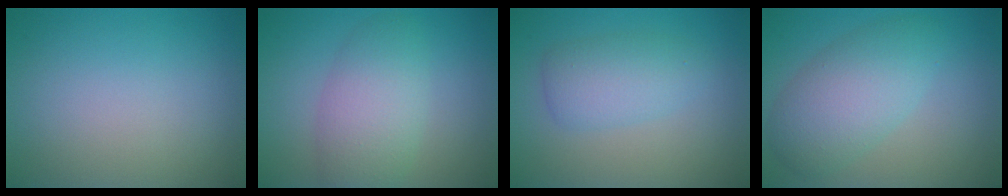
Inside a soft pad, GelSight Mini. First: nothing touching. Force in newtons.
{"total": 4.9, "press": 4.9, "slide": 0.2}
{"total": 3.2, "press": 3.2, "slide": 0.1}
{"total": 5.4, "press": 5.4, "slide": 0.0}